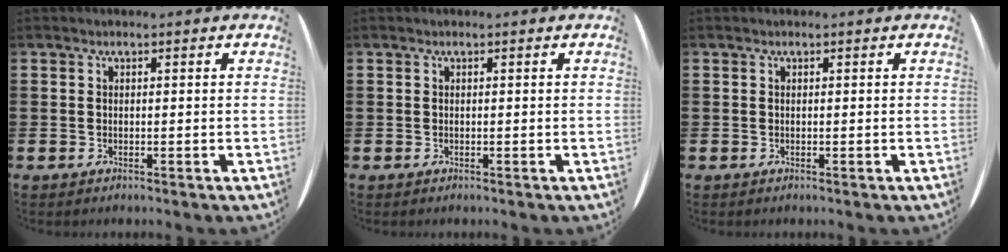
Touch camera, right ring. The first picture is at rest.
{"total": 0.0}
{"total": 0.0}